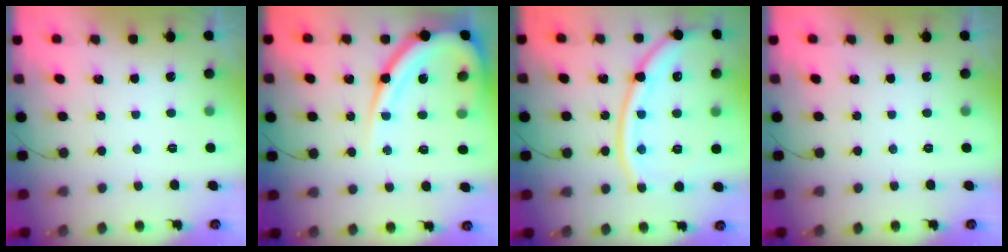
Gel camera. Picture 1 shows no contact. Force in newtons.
{"total": 15.5, "press": 15.4, "slide": 1.2}
{"total": 17.4, "press": 17.3, "slide": 1.3}
{"total": 0.0}